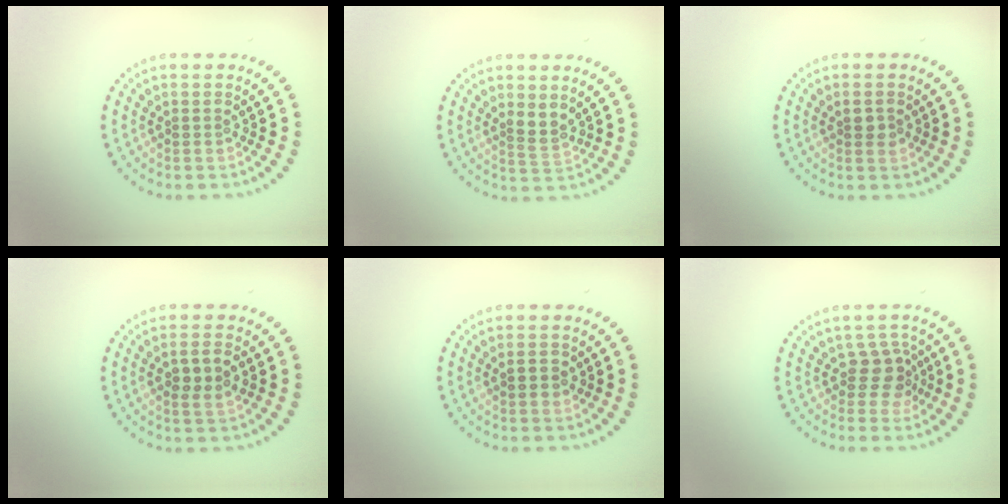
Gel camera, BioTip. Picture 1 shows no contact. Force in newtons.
{"total": 1.7, "press": 1.5, "slide": 0.9}
{"total": 1.2, "press": 1.2, "slide": 0.2}
{"total": 2.7, "press": 2.6, "slide": 0.5}
{"total": 1.2, "press": 1.1, "slide": 0.1}
{"total": 2.7, "press": 2.1, "slide": 1.7}